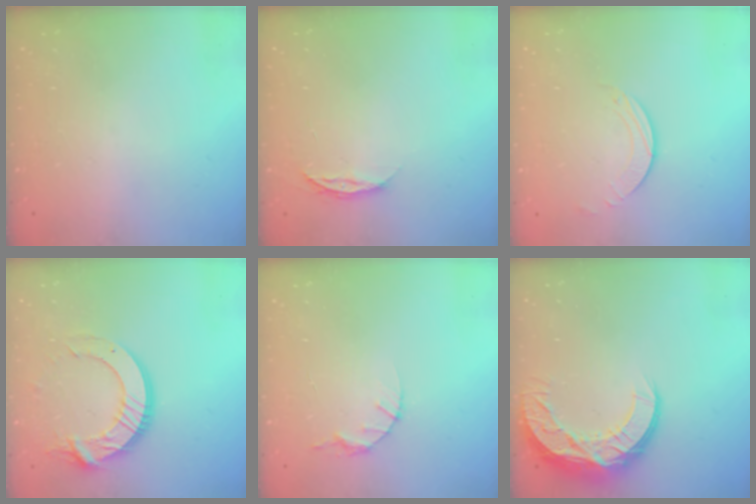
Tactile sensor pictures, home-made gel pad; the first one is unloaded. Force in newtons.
{"total": 4.9, "press": 4.9, "slide": 0.6}
{"total": 2.0, "press": 2.0, "slide": 0.2}
{"total": 14.7, "press": 14.7, "slide": 1.6}
{"total": 4.1, "press": 4.1, "slide": 0.5}
{"total": 12.6, "press": 12.6, "slide": 0.7}